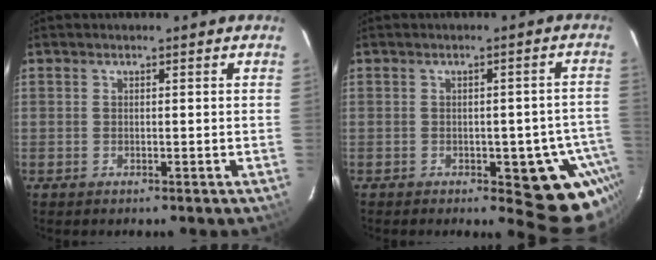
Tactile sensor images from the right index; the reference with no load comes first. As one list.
[{"total": 10.2, "force": [-5.8, 5.4, 6.4], "torque": [-0.048, 0.013, -0.066]}]